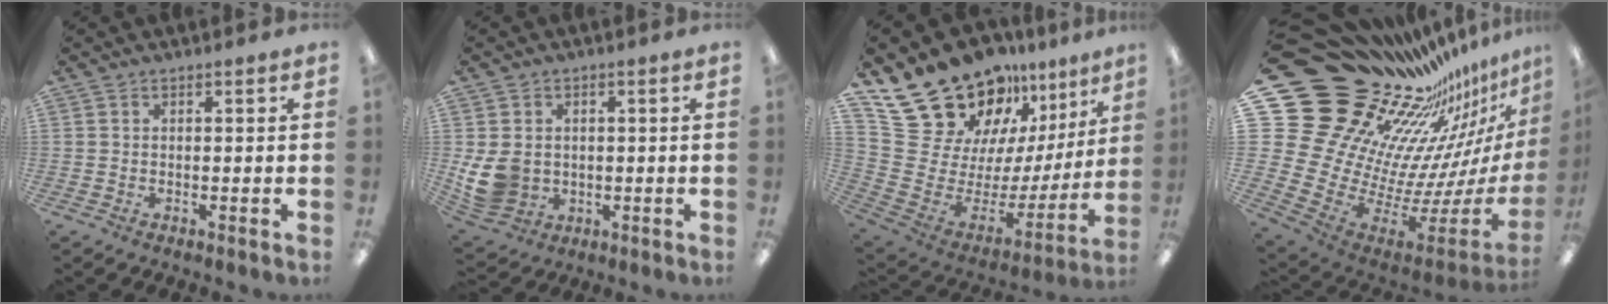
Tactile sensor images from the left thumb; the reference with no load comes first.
{"total": 9.0, "force": [-0.1, 7.9, 4.4], "torque": [-0.101, 0.009, 0.003]}
{"total": 21.4, "force": [18.7, 8.6, 5.5], "torque": [-0.099, -0.162, 0.351]}
{"total": 28.3, "force": [16.2, 18.2, 14.3], "torque": [-0.174, -0.223, 0.388]}